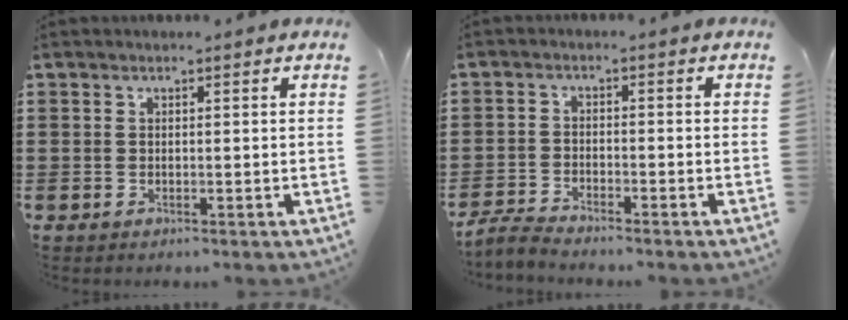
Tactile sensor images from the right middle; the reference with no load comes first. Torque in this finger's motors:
{"motor_torque": [0.62, -0.51, 0.00, 0.00]}